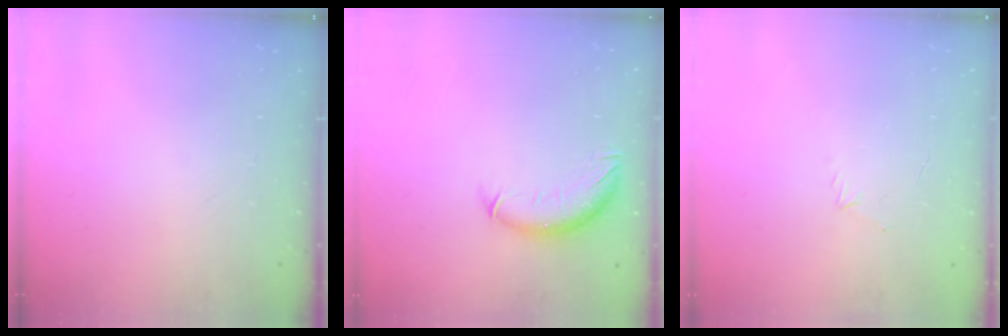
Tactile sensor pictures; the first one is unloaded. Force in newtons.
{"total": 10.2, "press": 10.0, "slide": 2.1}
{"total": 3.2, "press": 3.1, "slide": 0.8}